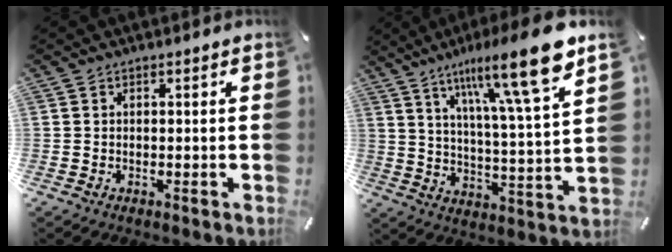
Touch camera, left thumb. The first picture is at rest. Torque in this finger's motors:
{"motor_torque": [2.56, 2.45, 1.38, -1.38, 0.59]}